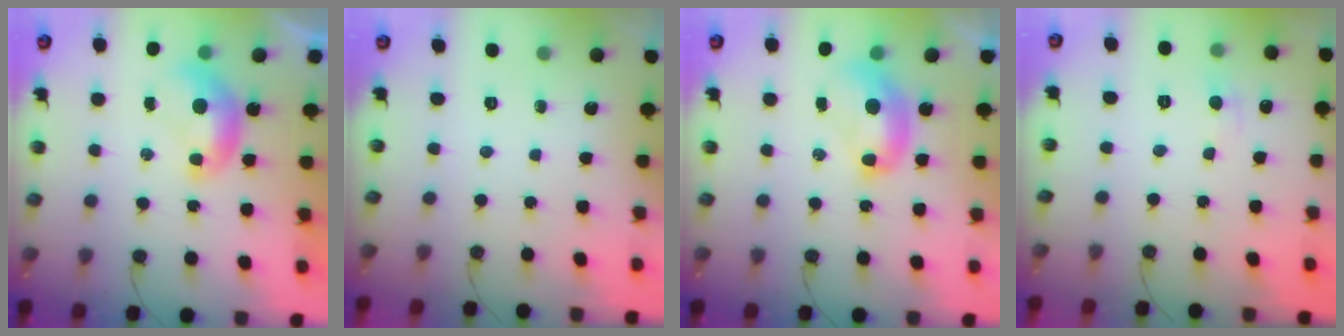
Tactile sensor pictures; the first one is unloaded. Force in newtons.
{"total": 0.0}
{"total": 2.8, "press": 2.8, "slide": 0.1}
{"total": 0.6, "press": 0.4, "slide": 0.5}